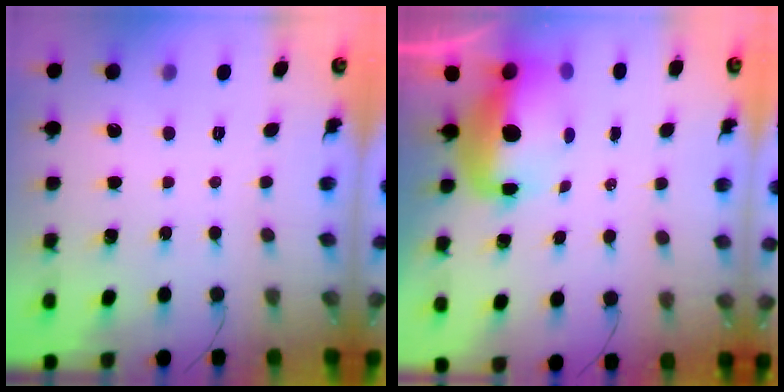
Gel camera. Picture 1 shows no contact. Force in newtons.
{"total": 10.4, "press": 10.1, "slide": 2.4}